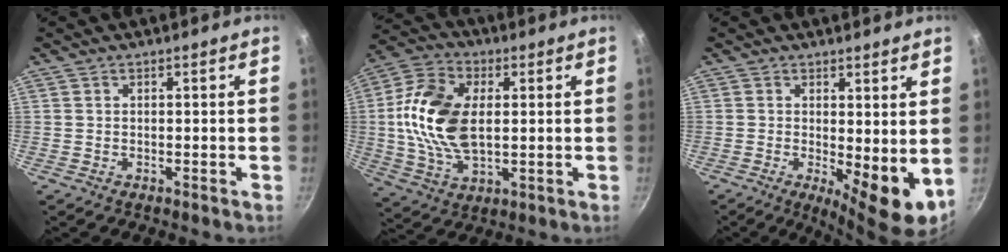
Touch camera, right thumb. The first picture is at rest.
{"total": 16.5, "force": [1.4, 9.9, 13.2], "torque": [-0.244, 0.004, 0.020]}
{"total": 8.2, "force": [0.2, 2.7, 7.7], "torque": [-0.102, -0.019, 0.009]}